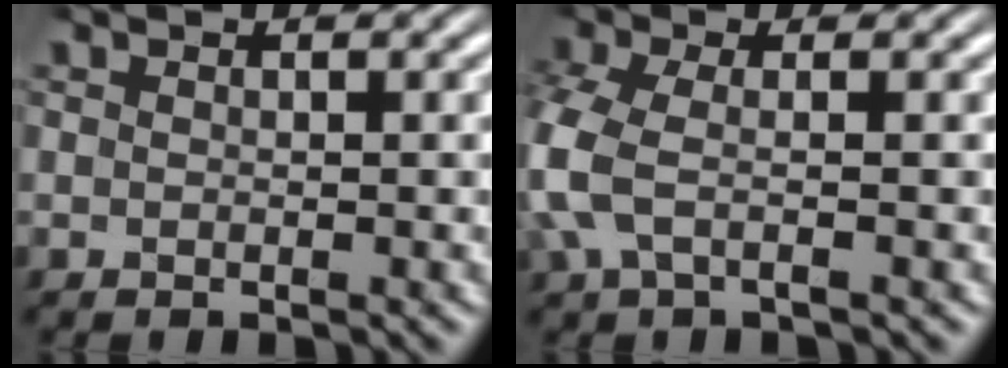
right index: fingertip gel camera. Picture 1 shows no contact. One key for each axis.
{"total": 4.3, "fx": -0.9, "fy": 3.0, "fz": 3.0, "tx": -0.107, "ty": -0.021, "tz": -0.008}